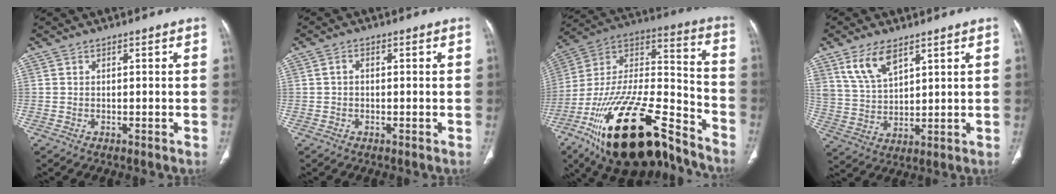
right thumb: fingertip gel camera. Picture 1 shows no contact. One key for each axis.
{"total": 1.1, "fx": -0.1, "fy": 0.8, "fz": 0.8, "tx": -0.012, "ty": 0.005, "tz": -0.003}
{"total": 32.3, "fx": -20.8, "fy": 12.0, "fz": 21.7, "tx": -0.387, "ty": 0.058, "tz": -0.354}
{"total": 8.7, "fx": 5.4, "fy": 4.1, "fz": 5.4, "tx": -0.096, "ty": -0.023, "tz": 0.117}